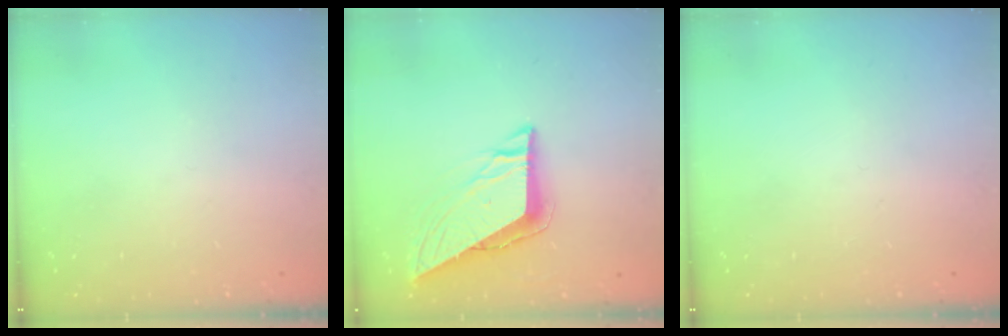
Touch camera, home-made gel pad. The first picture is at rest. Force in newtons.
{"total": 8.7, "press": 8.6, "slide": 0.7}
{"total": 0.0}